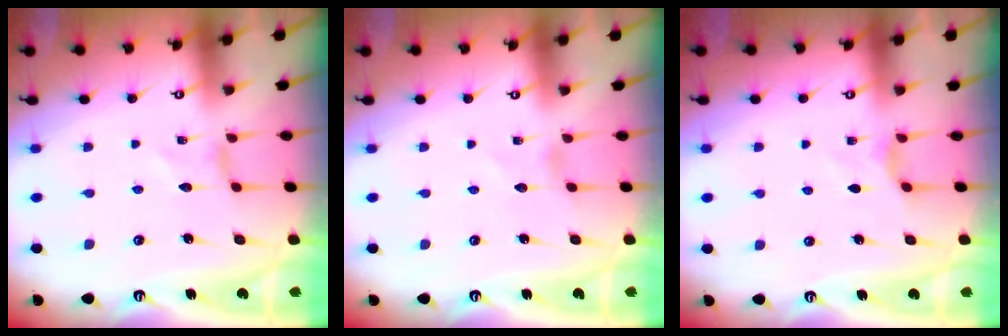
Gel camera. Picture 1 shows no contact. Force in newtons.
{"total": 0.0}
{"total": 3.0, "press": 3.0, "slide": 0.3}